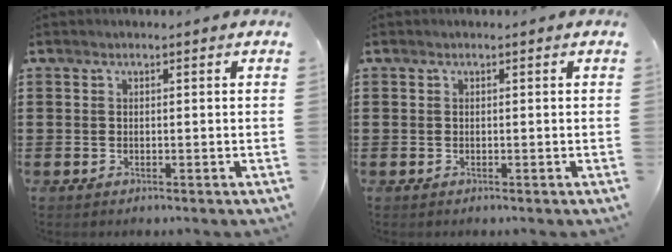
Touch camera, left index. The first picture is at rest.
{"total": 0.0}